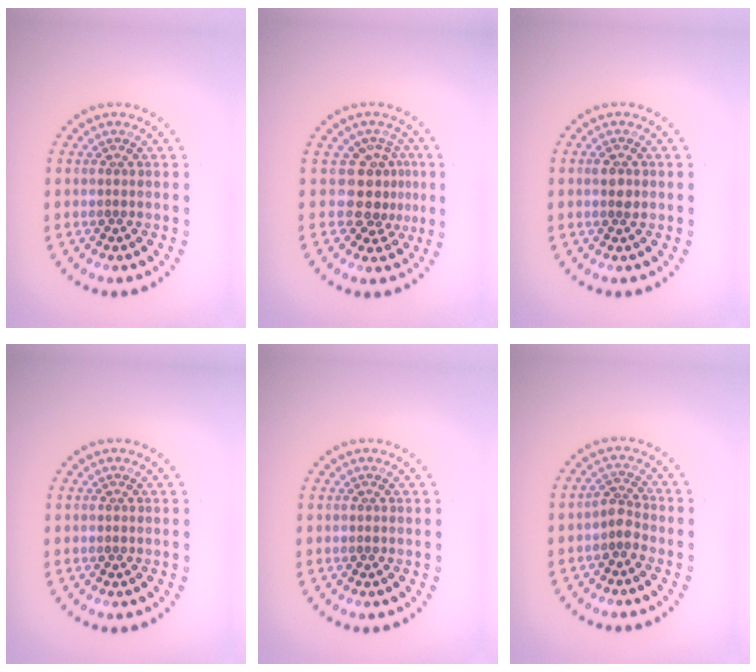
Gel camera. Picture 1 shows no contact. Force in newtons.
{"total": 3.1, "press": 2.2, "slide": 2.2}
{"total": 1.3, "press": 1.3, "slide": 0.3}
{"total": 0.0}
{"total": 0.0}
{"total": 1.8, "press": 1.3, "slide": 1.1}